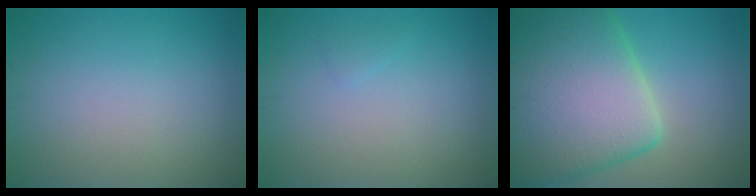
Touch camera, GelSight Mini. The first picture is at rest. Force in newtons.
{"total": 0.5, "press": 0.5, "slide": 0.0}
{"total": 13.6, "press": 13.6, "slide": 0.6}